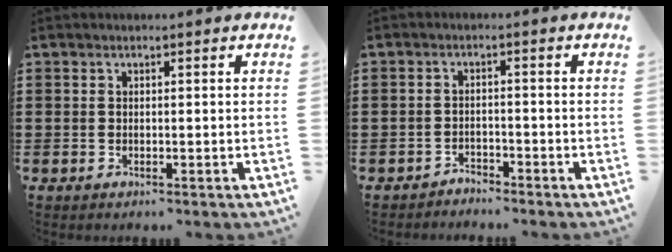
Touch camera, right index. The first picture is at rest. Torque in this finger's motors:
{"motor_torque": [2.14, 0.00, -1.05, -0.20]}